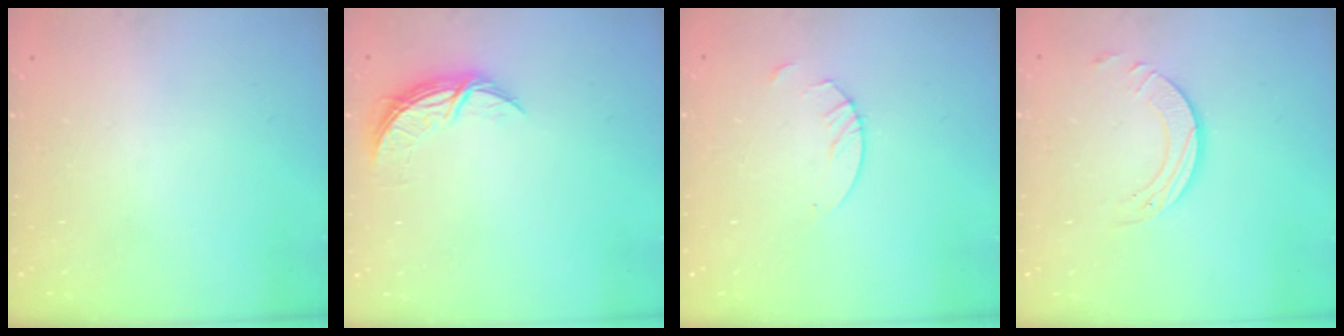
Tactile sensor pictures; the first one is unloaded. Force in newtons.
{"total": 6.9, "press": 6.9, "slide": 0.5}
{"total": 2.7, "press": 2.7, "slide": 0.2}
{"total": 4.3, "press": 4.3, "slide": 0.1}